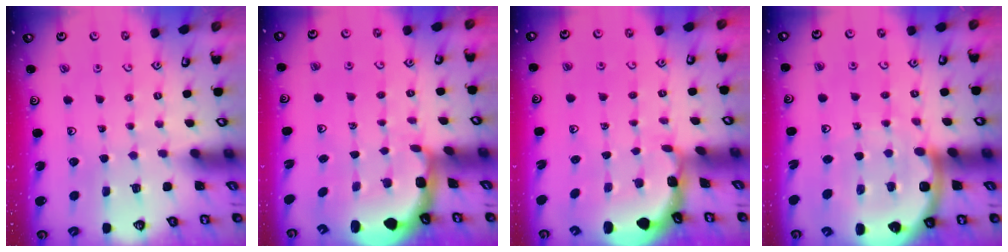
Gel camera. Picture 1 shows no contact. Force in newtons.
{"total": 2.2, "press": 2.0, "slide": 0.8}
{"total": 1.3, "press": 1.3, "slide": 0.2}
{"total": 10.1, "press": 9.9, "slide": 2.0}